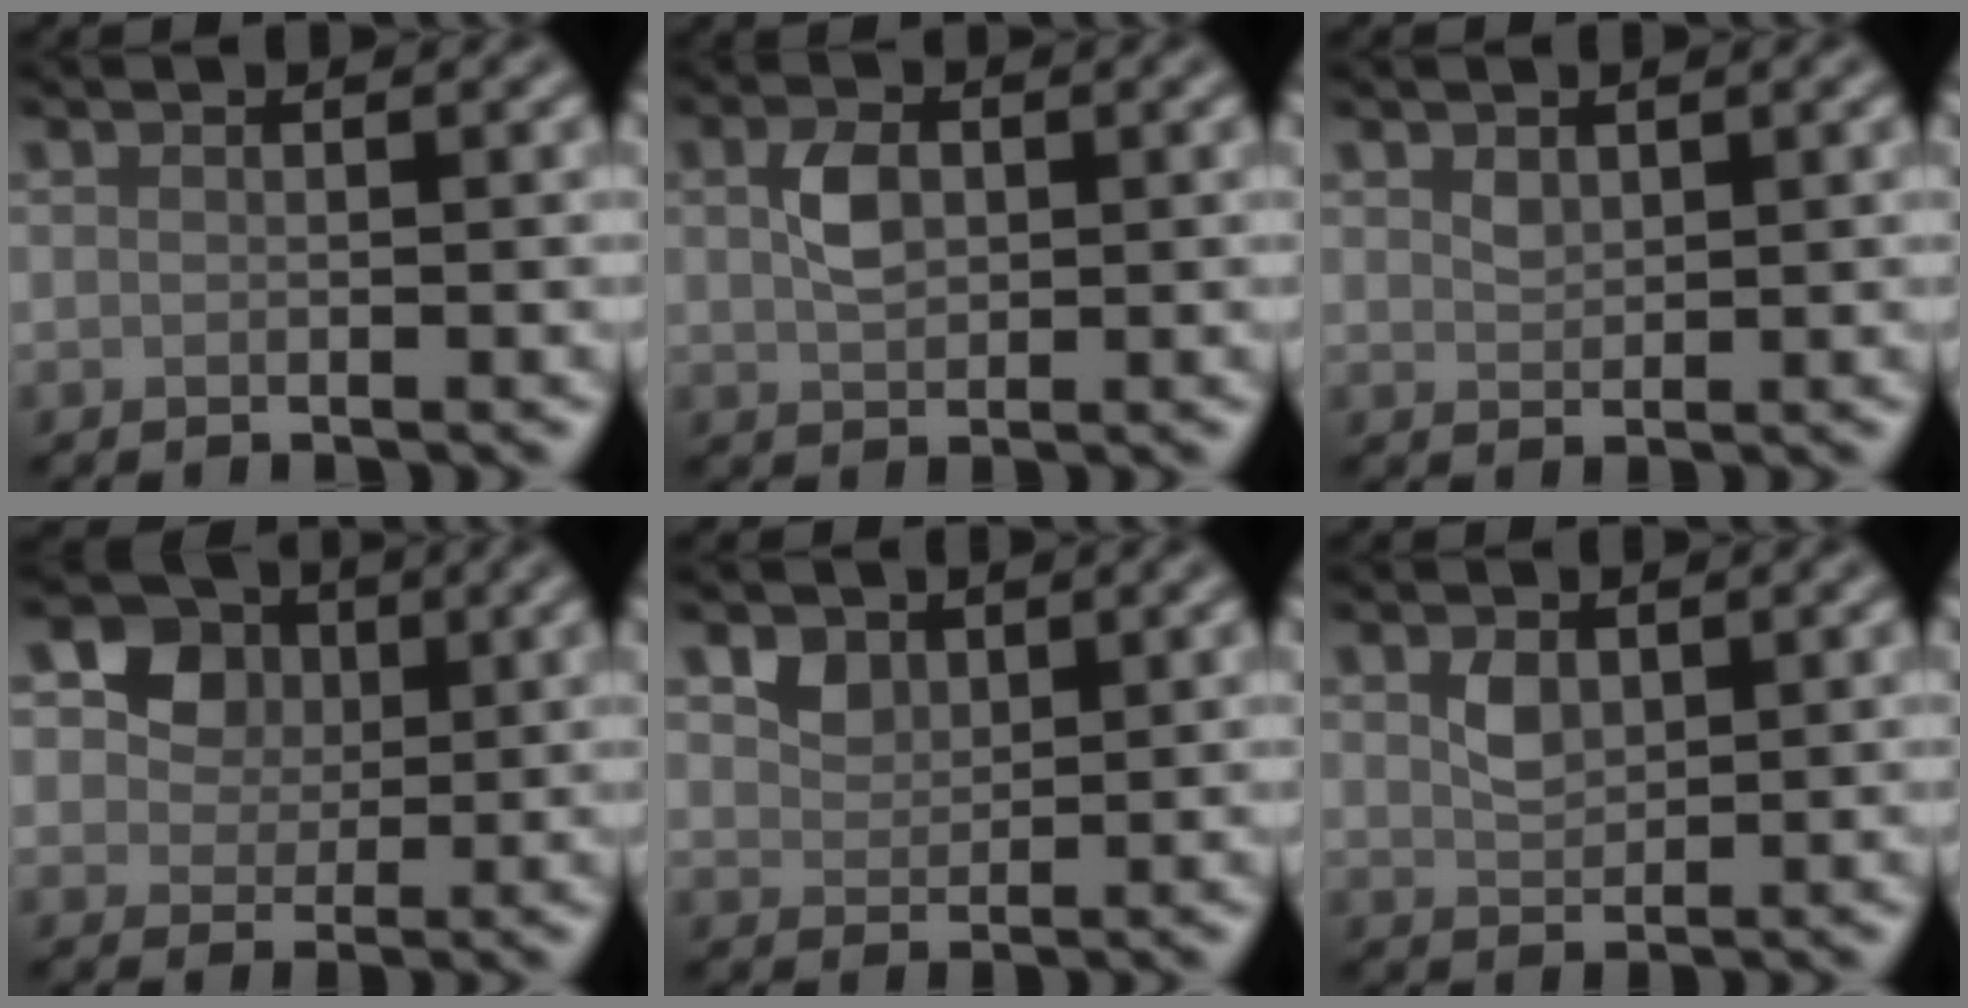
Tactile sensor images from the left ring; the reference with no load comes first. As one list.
[{"total": 2.7, "force": [0.4, 1.8, 2.0], "torque": [-0.042, 0.003, 0.008]}, {"total": 1.0, "force": [0.6, 0.6, 0.5], "torque": [-0.012, 0.000, 0.016]}, {"total": 7.2, "force": [3.2, 5.6, 3.1], "torque": [-0.065, 0.006, 0.047]}, {"total": 2.0, "force": [1.2, 1.4, 0.7], "torque": [-0.018, -0.003, 0.023]}, {"total": 1.9, "force": [0.7, 1.2, 1.2], "torque": [-0.023, -0.001, 0.016]}]